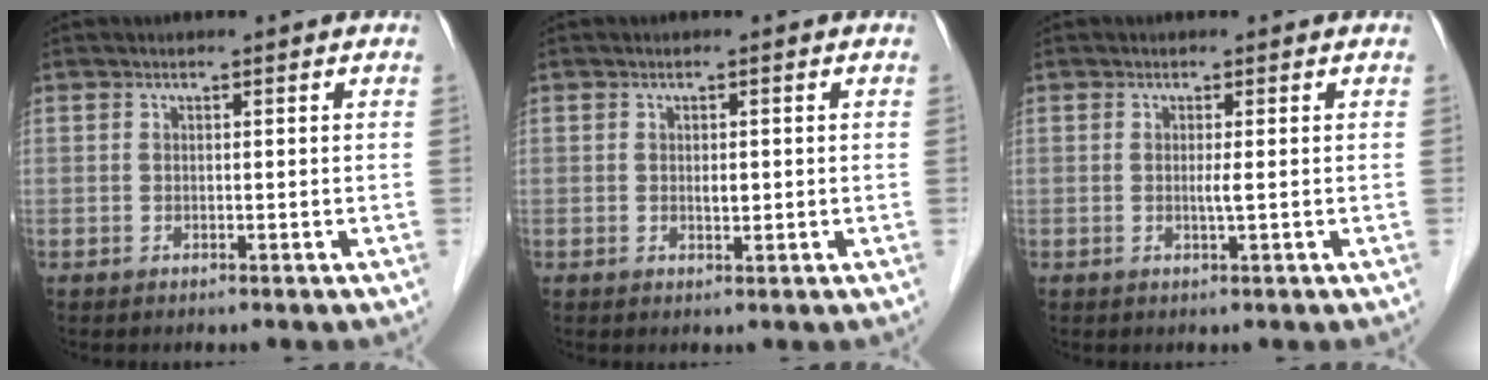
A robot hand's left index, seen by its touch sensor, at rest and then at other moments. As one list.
[{"total": 1.1, "force": [-0.1, 0.6, 1.0], "torque": [-0.015, -0.005, 0.001]}, {"total": 1.0, "force": [-0.1, -0.3, 1.0], "torque": [-0.021, -0.005, -0.003]}]